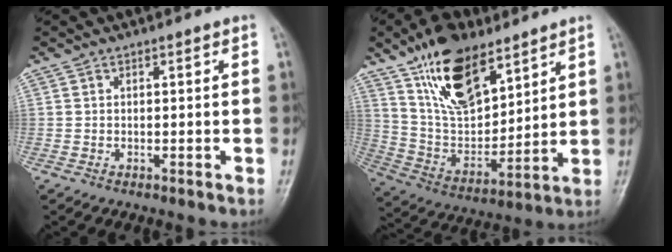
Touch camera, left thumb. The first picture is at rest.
{"total": 18.0, "force": [11.0, 8.5, 11.4], "torque": [-0.163, -0.051, 0.215]}